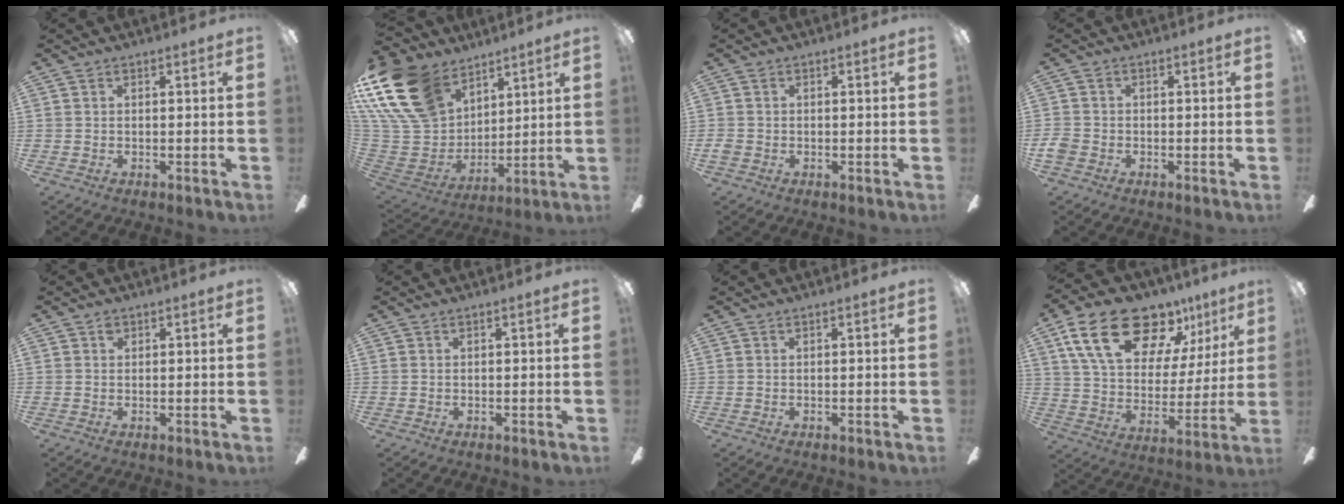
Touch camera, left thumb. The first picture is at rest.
{"total": 24.2, "force": [13.2, 16.3, 12.1], "torque": [-0.287, -0.061, 0.258]}
{"total": 1.5, "force": [-0.4, 1.2, 0.7], "torque": [-0.012, 0.006, -0.009]}
{"total": 2.7, "force": [-1.1, 2.1, 1.3], "torque": [-0.018, 0.008, -0.019]}
{"total": 1.0, "force": [0.5, 0.8, 0.5], "torque": [-0.011, 0.003, 0.008]}
{"total": 0.0}
{"total": 0.0}
{"total": 22.2, "force": [13.8, 11.6, 12.9], "torque": [-0.219, -0.067, 0.246]}